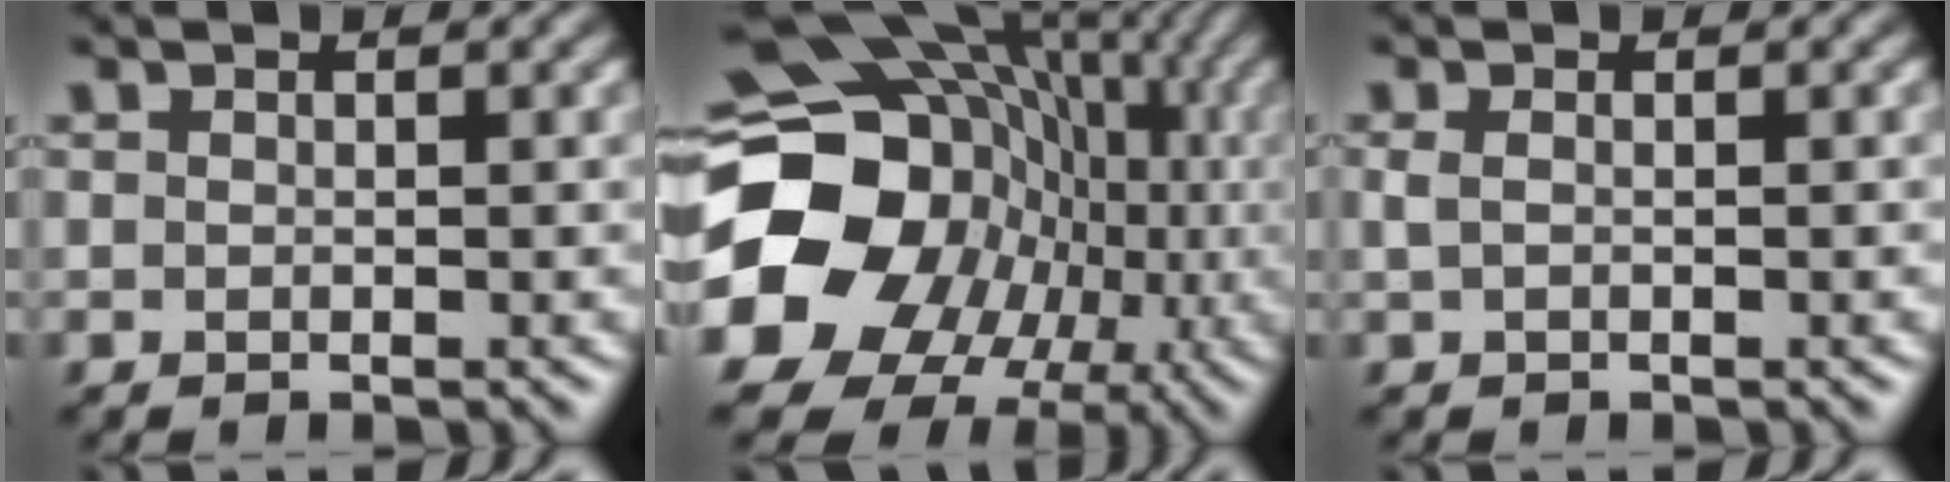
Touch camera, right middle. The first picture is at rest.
{"total": 21.2, "force": [-3.5, 19.0, 8.7], "torque": [-0.155, -0.023, -0.081]}
{"total": 0.8, "force": [0.1, 0.4, 0.7], "torque": [-0.015, -0.001, 0.002]}